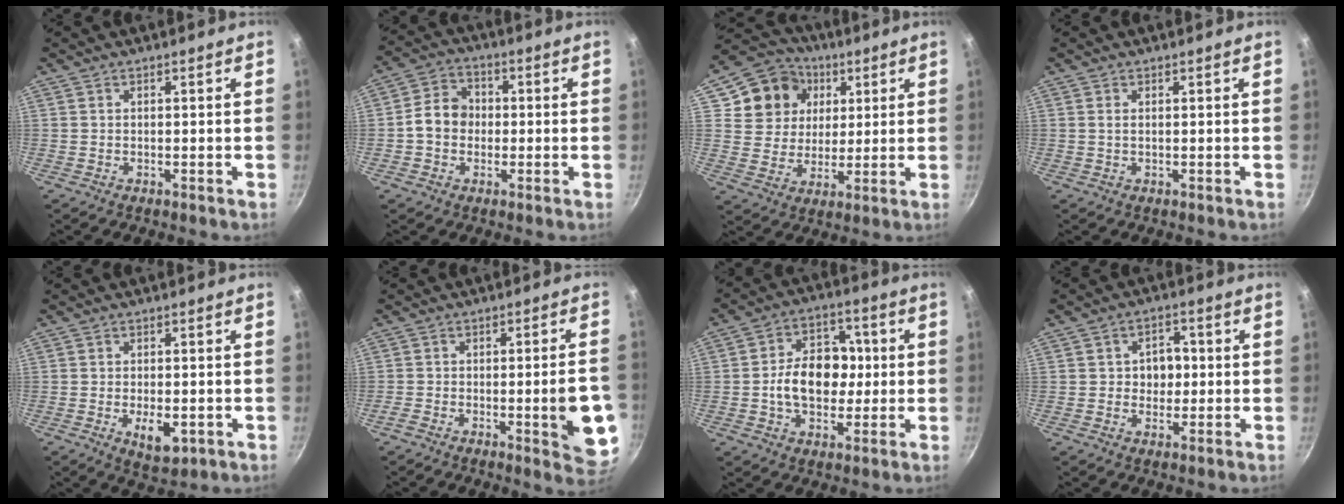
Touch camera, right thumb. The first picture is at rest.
{"total": 7.3, "force": [-0.5, 6.1, 4.0], "torque": [-0.041, 0.020, -0.025]}
{"total": 13.6, "force": [5.0, 11.5, 5.1], "torque": [-0.067, 0.003, 0.083]}
{"total": 0.7, "force": [0.2, 0.3, 0.7], "torque": [-0.014, 0.000, 0.002]}
{"total": 6.5, "force": [-1.9, 3.4, 5.3], "torque": [-0.065, 0.000, -0.019]}
{"total": 11.9, "force": [-3.4, 3.2, 10.9], "torque": [-0.127, 0.020, -0.045]}
{"total": 13.2, "force": [-0.5, 9.6, 9.1], "torque": [-0.103, 0.021, -0.017]}
{"total": 5.5, "force": [0.1, 4.5, 3.2], "torque": [-0.010, 0.006, -0.003]}